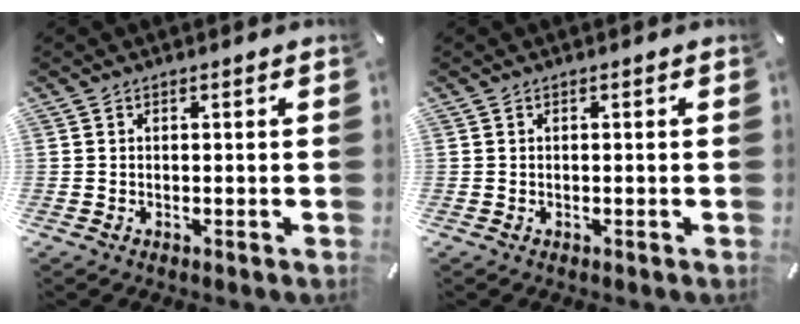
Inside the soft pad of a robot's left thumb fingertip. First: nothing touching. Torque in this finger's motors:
{"motor_torque": [0.00, 0.00, 0.00, 0.00, 0.00]}